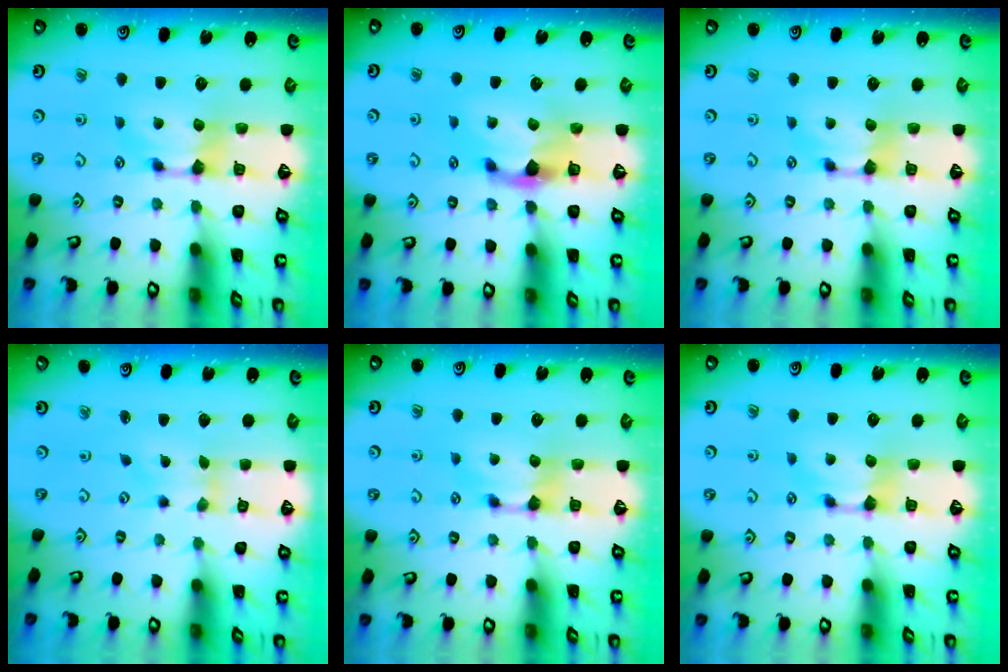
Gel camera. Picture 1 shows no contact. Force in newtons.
{"total": 2.2, "press": 1.8, "slide": 1.3}
{"total": 0.0}
{"total": 1.7, "press": 1.3, "slide": 1.1}
{"total": 0.0}
{"total": 0.0}